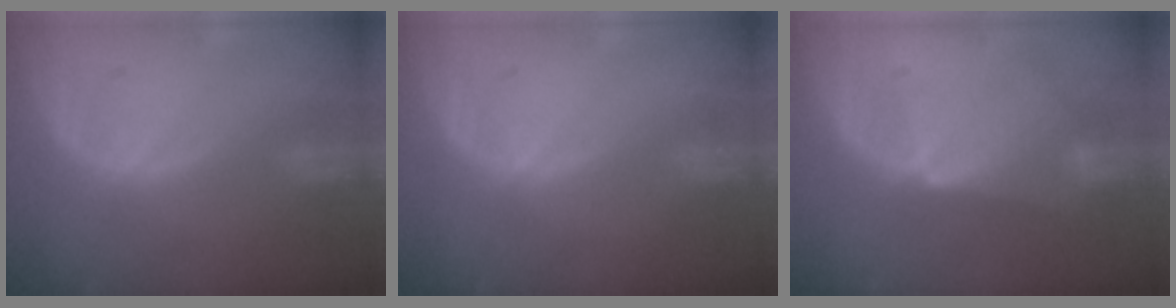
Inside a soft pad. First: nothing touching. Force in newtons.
{"total": 0.0}
{"total": 6.0, "press": 5.8, "slide": 1.7}